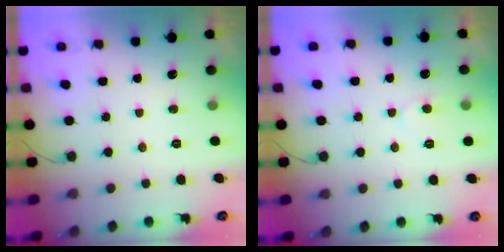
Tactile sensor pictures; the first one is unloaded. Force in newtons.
{"total": 5.3, "press": 5.2, "slide": 0.4}